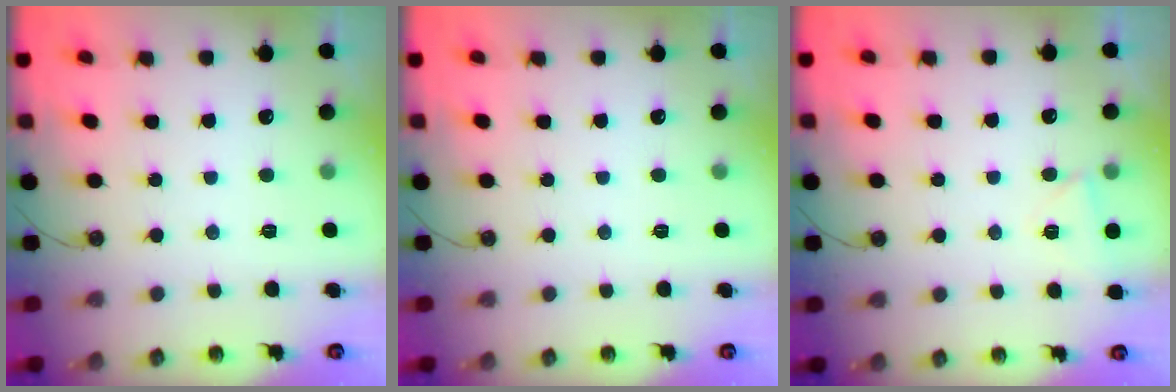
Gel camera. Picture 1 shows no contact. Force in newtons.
{"total": 0.0}
{"total": 3.1, "press": 2.9, "slide": 1.1}